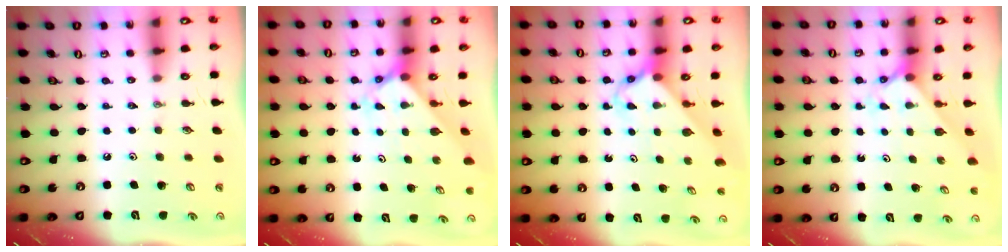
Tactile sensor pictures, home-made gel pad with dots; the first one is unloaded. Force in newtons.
{"total": 2.0, "press": 2.0, "slide": 0.2}
{"total": 2.9, "press": 2.9, "slide": 0.3}
{"total": 2.0, "press": 2.0, "slide": 0.2}